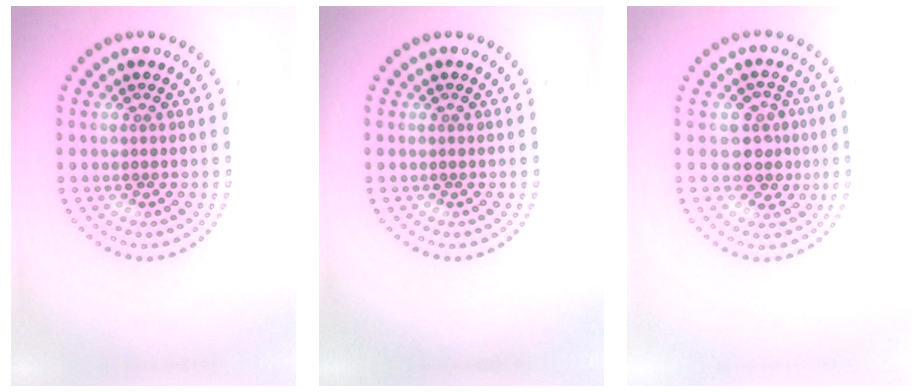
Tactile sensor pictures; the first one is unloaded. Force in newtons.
{"total": 0.0}
{"total": 3.2, "press": 2.9, "slide": 1.2}